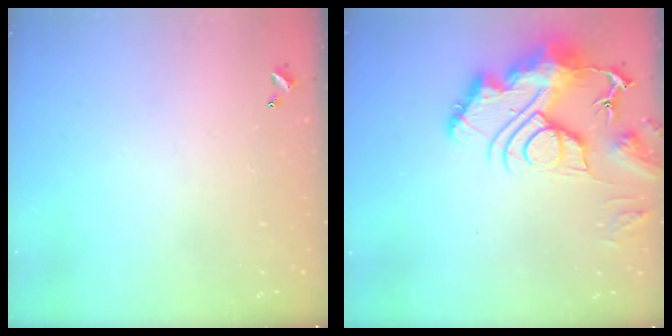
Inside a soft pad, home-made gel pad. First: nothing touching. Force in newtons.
{"total": 17.8, "press": 17.8, "slide": 1.8}